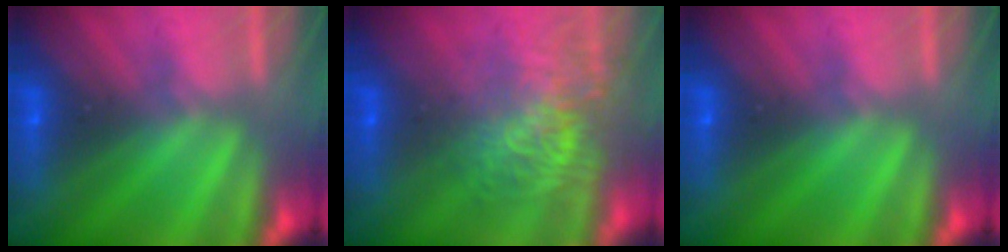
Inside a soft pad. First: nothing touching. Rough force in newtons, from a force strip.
{"total": 7.8}
{"total": 0.0}